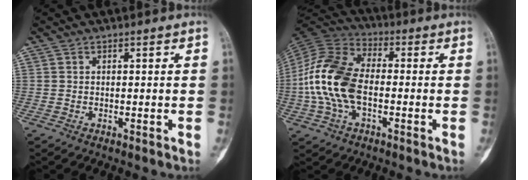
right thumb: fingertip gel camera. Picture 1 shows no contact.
{"total": 16.0, "force": [-2.0, 9.6, 12.6], "torque": [-0.266, 0.032, -0.042]}